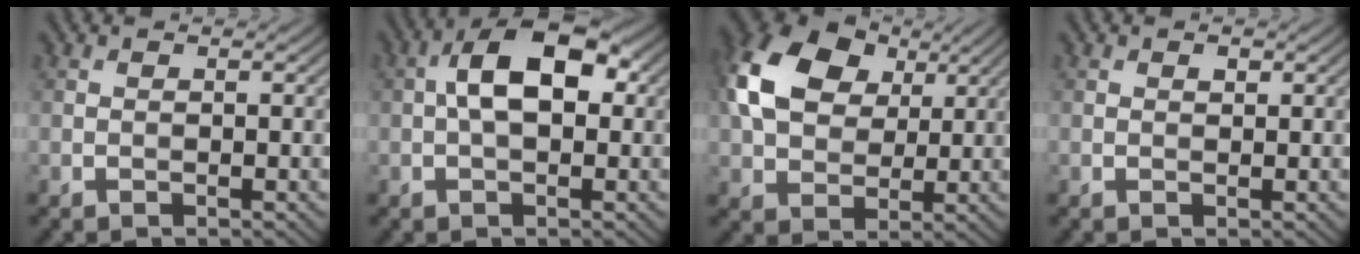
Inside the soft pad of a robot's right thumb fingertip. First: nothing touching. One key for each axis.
{"total": 7.6, "fx": 0.9, "fy": 4.0, "fz": 6.5, "tx": -0.109, "ty": 0.018, "tz": 0.005}
{"total": 13.0, "fx": 4.0, "fy": 9.0, "fz": 8.4, "tx": -0.201, "ty": 0.021, "tz": 0.074}
{"total": 0.8, "fx": 0.4, "fy": 0.5, "fz": 0.4, "tx": -0.006, "ty": -0.003, "tz": 0.006}